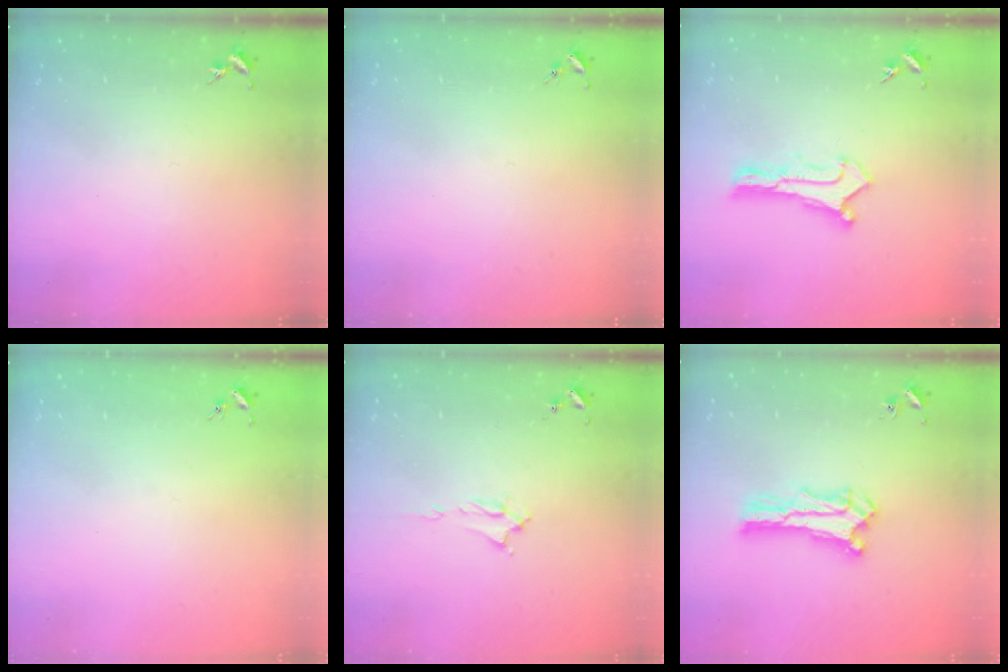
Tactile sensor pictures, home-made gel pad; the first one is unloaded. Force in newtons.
{"total": 0.0}
{"total": 0.8, "press": 0.8, "slide": 0.0}
{"total": 0.0}
{"total": 1.6, "press": 1.6, "slide": 0.2}
{"total": 1.5, "press": 1.5, "slide": 0.2}